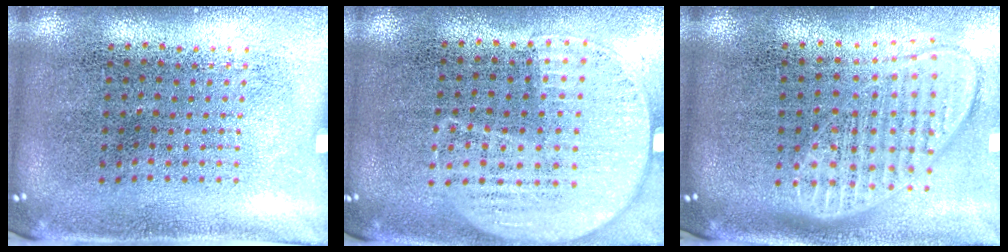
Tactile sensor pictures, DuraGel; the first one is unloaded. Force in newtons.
{"total": 1.1, "press": 1.0, "slide": 0.5}
{"total": 1.9, "press": 1.5, "slide": 1.1}